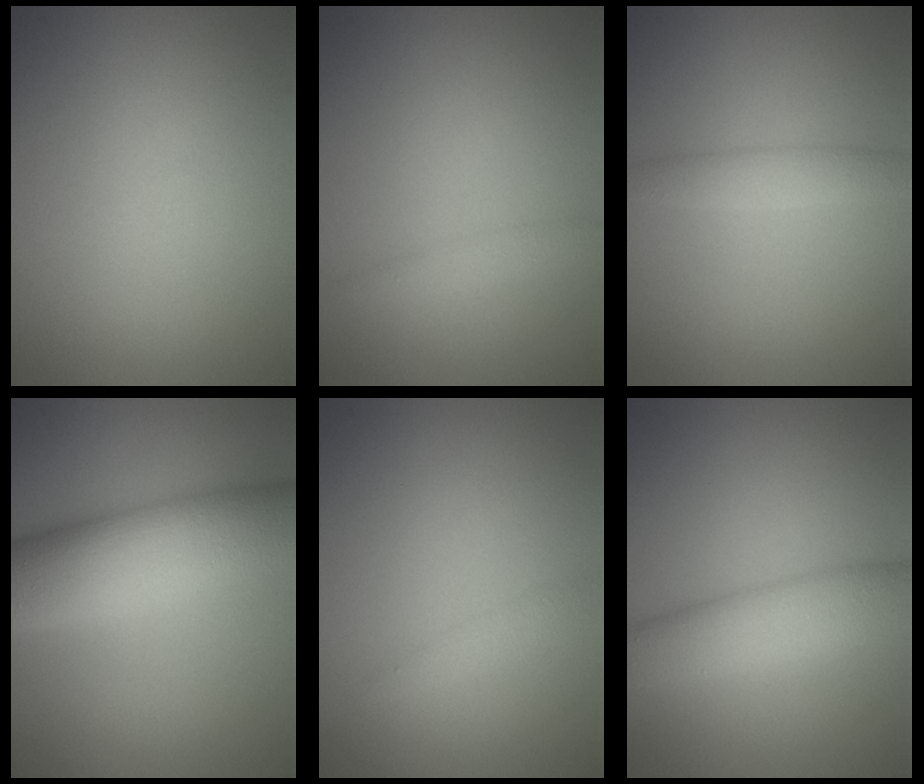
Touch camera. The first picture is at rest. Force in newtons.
{"total": 1.2, "press": 1.2, "slide": 0.0}
{"total": 2.1, "press": 2.1, "slide": 0.1}
{"total": 11.0, "press": 11.0, "slide": 0.1}
{"total": 1.1, "press": 1.1, "slide": 0.1}
{"total": 5.6, "press": 5.6, "slide": 0.2}